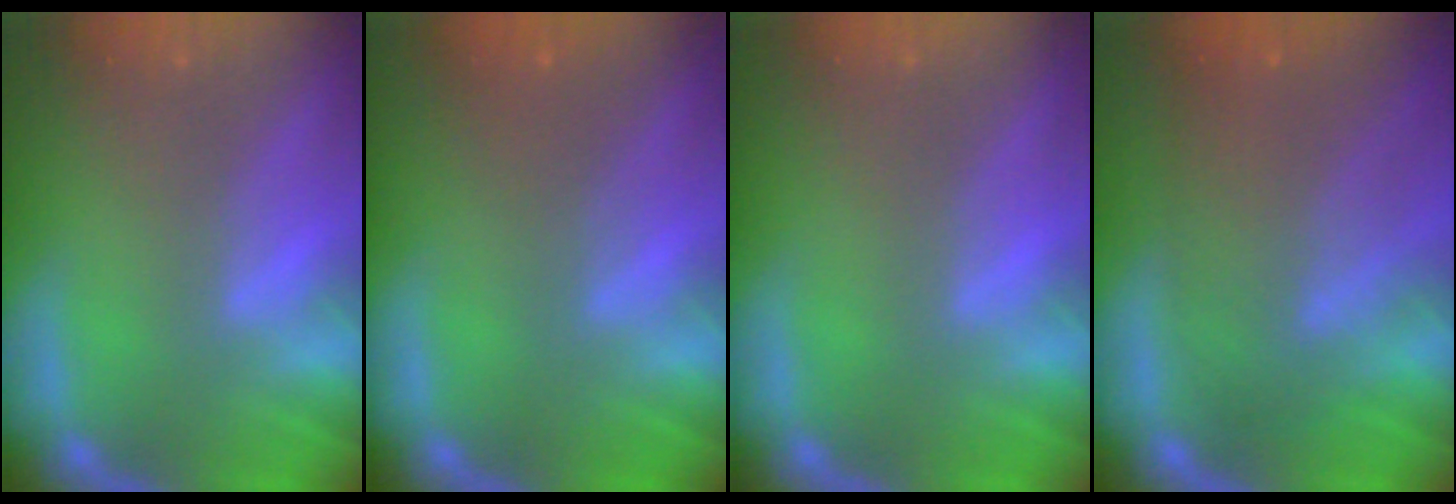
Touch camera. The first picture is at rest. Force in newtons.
{"total": 2.4}
{"total": 0.0}
{"total": 9.1}